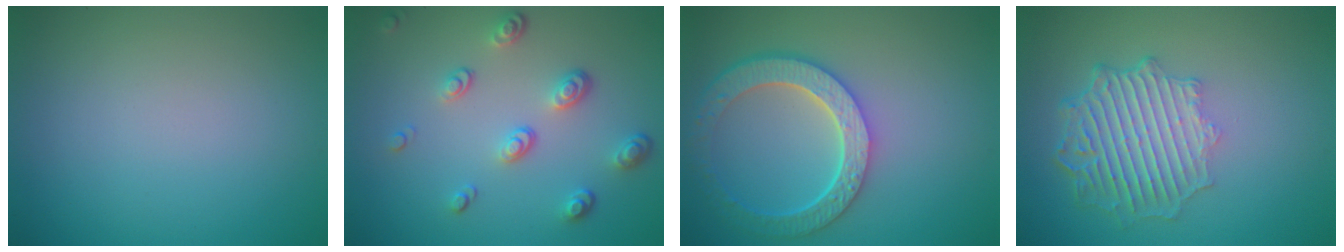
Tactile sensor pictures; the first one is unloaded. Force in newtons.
{"total": 3.5, "press": 2.5, "slide": 2.4}
{"total": 6.4, "press": 5.0, "slide": 4.0}
{"total": 6.1, "press": 4.6, "slide": 4.0}